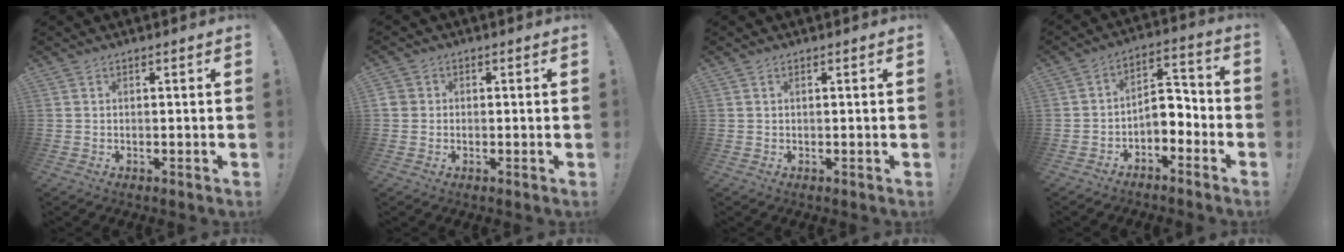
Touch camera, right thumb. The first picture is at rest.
{"total": 2.5, "force": [-0.2, 2.4, 0.8], "torque": [-0.019, 0.011, -0.001]}
{"total": 0.6, "force": [0.3, 0.1, 0.5], "torque": [-0.013, 0.003, 0.006]}
{"total": 6.7, "force": [-3.1, 5.1, 3.1], "torque": [-0.043, 0.019, -0.050]}